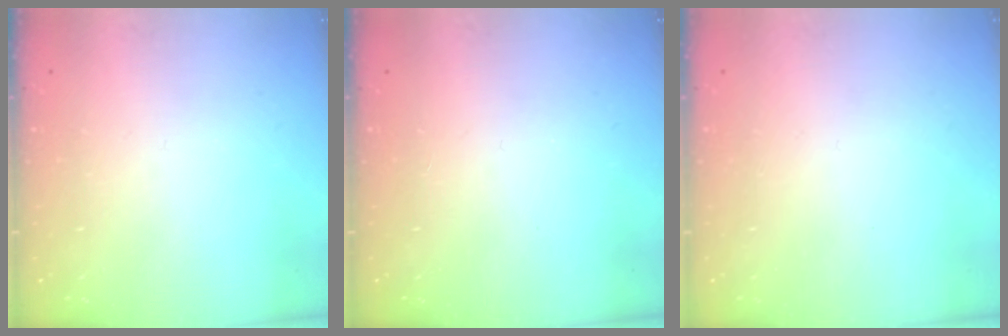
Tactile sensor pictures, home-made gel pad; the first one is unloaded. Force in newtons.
{"total": 2.8, "press": 2.8, "slide": 0.4}
{"total": 1.6, "press": 1.6, "slide": 0.1}